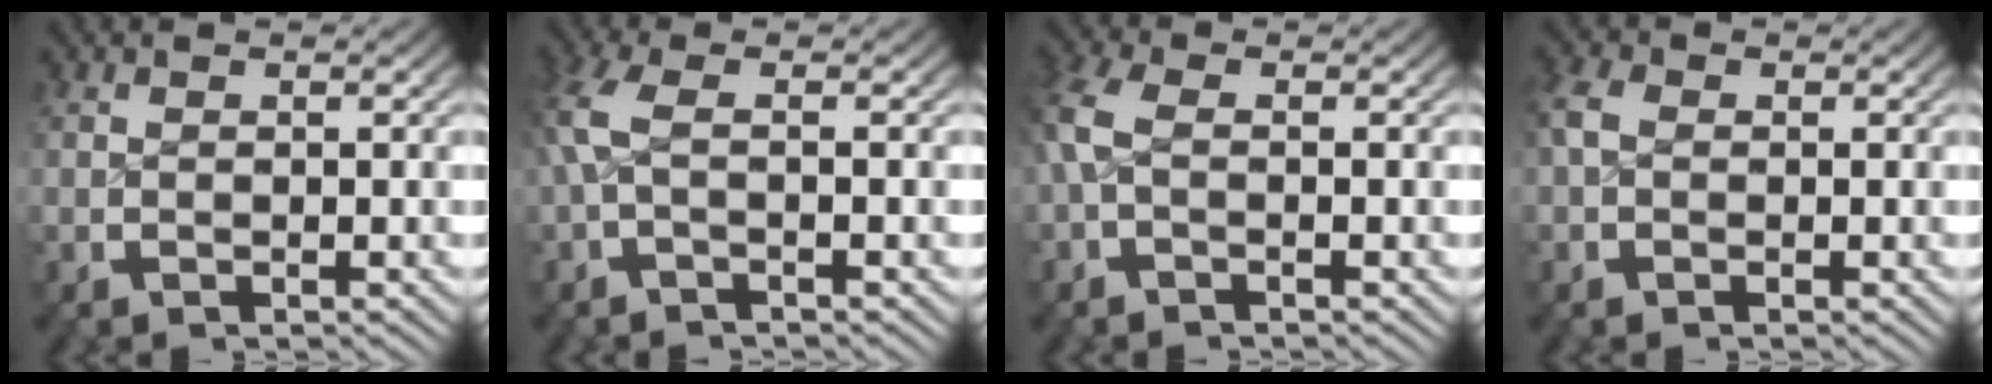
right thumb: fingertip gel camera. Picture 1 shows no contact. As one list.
[{"total": 2.7, "force": [-0.2, 1.1, 2.5], "torque": [-0.072, 0.001, 0.000]}, {"total": 2.6, "force": [-0.2, 1.8, 1.9], "torque": [-0.060, -0.002, -0.003]}, {"total": 1.7, "force": [0.0, 1.4, 0.9], "torque": [-0.028, -0.004, -0.001]}]